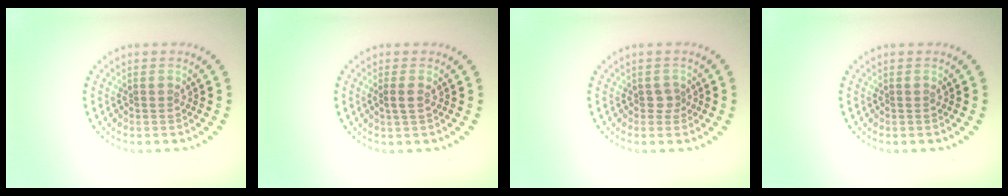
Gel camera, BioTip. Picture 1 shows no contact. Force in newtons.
{"total": 1.0, "press": 0.9, "slide": 0.5}
{"total": 1.0, "press": 0.7, "slide": 0.8}
{"total": 0.0}